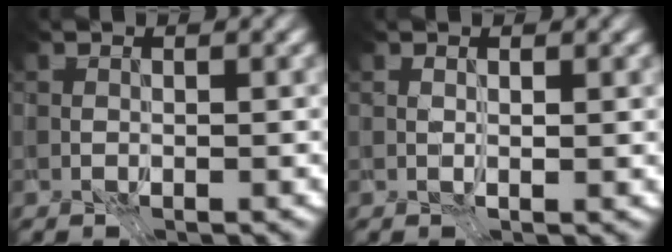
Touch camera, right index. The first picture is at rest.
{"total": 1.3, "force": [0.9, 0.6, 0.8], "torque": [-0.020, 0.003, 0.015]}